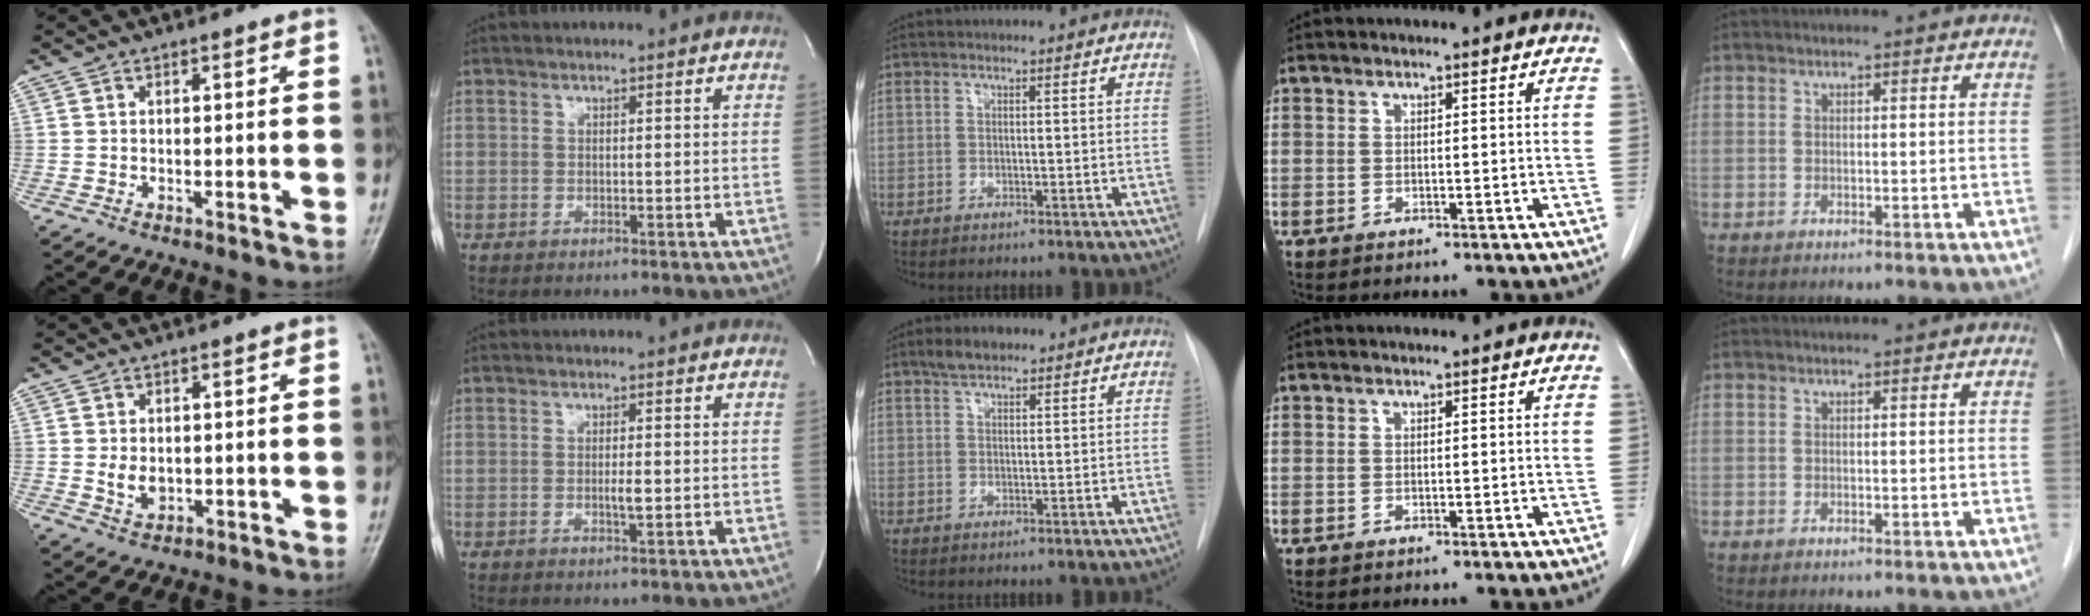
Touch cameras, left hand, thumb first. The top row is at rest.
{"thumb": {"total": 3.7, "force": [0.2, 2.7, 2.6], "torque": [-0.034, -0.008, 0.009]}, "index": {"total": 1.4, "force": [-0.4, 0.1, 1.4], "torque": [-0.027, -0.007, -0.007]}, "middle": {"total": 3.0, "force": [2.2, 1.2, 1.5], "torque": [-0.031, 0.009, 0.038]}}